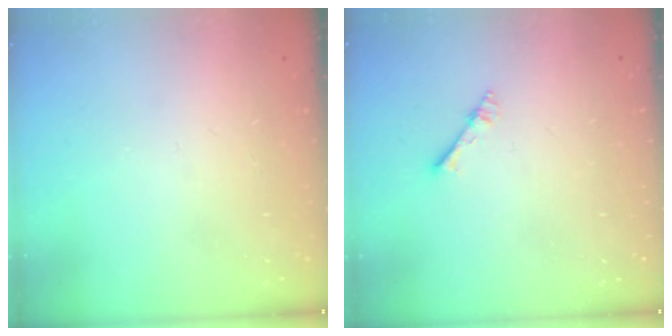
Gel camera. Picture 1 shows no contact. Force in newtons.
{"total": 4.9, "press": 4.9, "slide": 0.6}